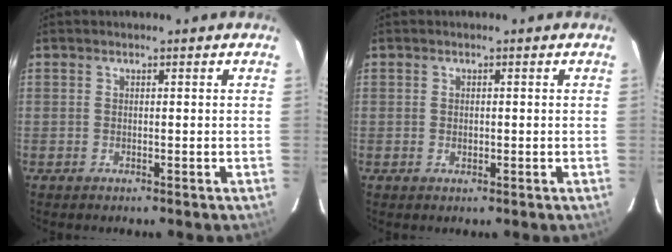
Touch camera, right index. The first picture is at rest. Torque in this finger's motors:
{"motor_torque": [-0.01, 0.05, -0.02, -0.01]}